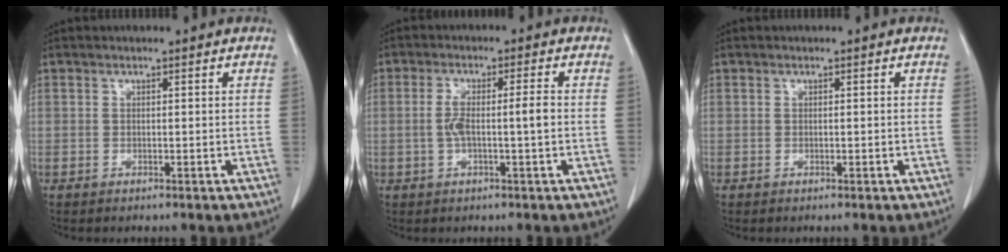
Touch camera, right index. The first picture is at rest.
{"total": 4.8, "force": [-0.5, 0.3, 4.8], "torque": [-0.099, 0.011, -0.005]}
{"total": 0.0}